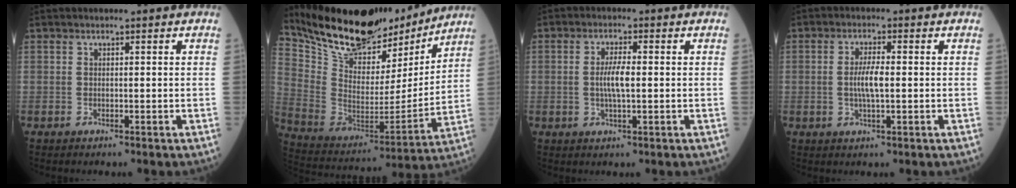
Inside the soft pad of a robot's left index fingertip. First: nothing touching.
{"total": 21.2, "force": [19.0, 6.4, 7.0], "torque": [-0.136, -0.020, 0.306]}
{"total": 4.0, "force": [-0.2, 0.7, 3.9], "torque": [-0.081, -0.002, -0.005]}
{"total": 4.0, "force": [-0.3, 0.7, 3.9], "torque": [-0.082, -0.003, -0.007]}